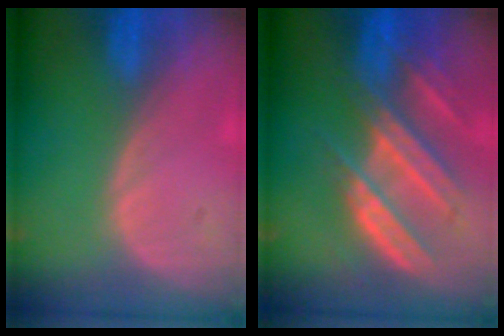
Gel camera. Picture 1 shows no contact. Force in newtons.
{"total": 9.4, "press": 8.4, "slide": 4.1}